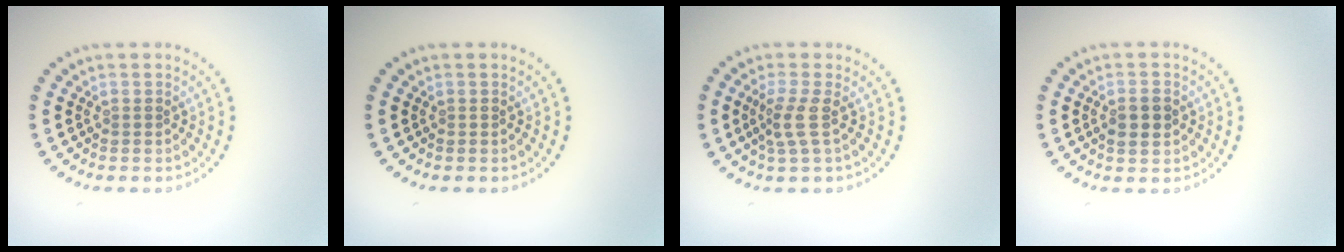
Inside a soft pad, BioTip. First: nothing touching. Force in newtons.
{"total": 0.0}
{"total": 2.2, "press": 1.6, "slide": 1.5}
{"total": 2.2, "press": 2.2, "slide": 0.1}